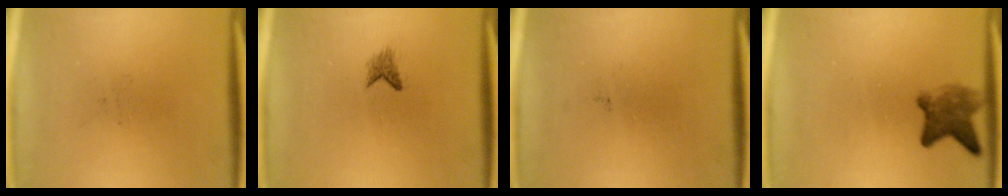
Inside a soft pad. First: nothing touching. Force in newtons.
{"total": 1.2}
{"total": 0.0}
{"total": 4.6}